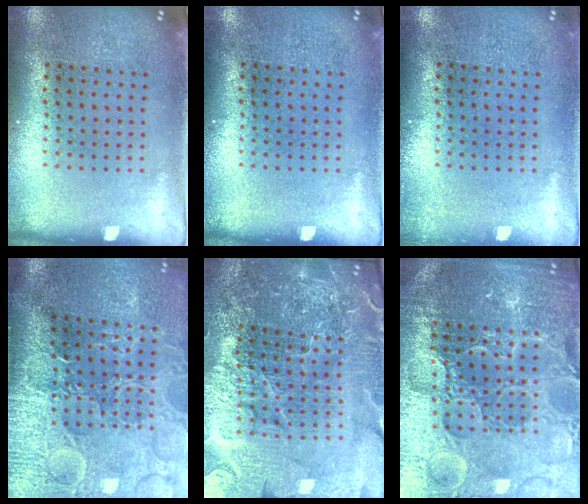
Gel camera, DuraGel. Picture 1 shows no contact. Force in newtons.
{"total": 0.0}
{"total": 0.6, "press": 0.6, "slide": 0.1}
{"total": 4.5, "press": 3.9, "slide": 2.2}
{"total": 6.5, "press": 5.7, "slide": 3.1}
{"total": 5.5, "press": 5.1, "slide": 2.1}